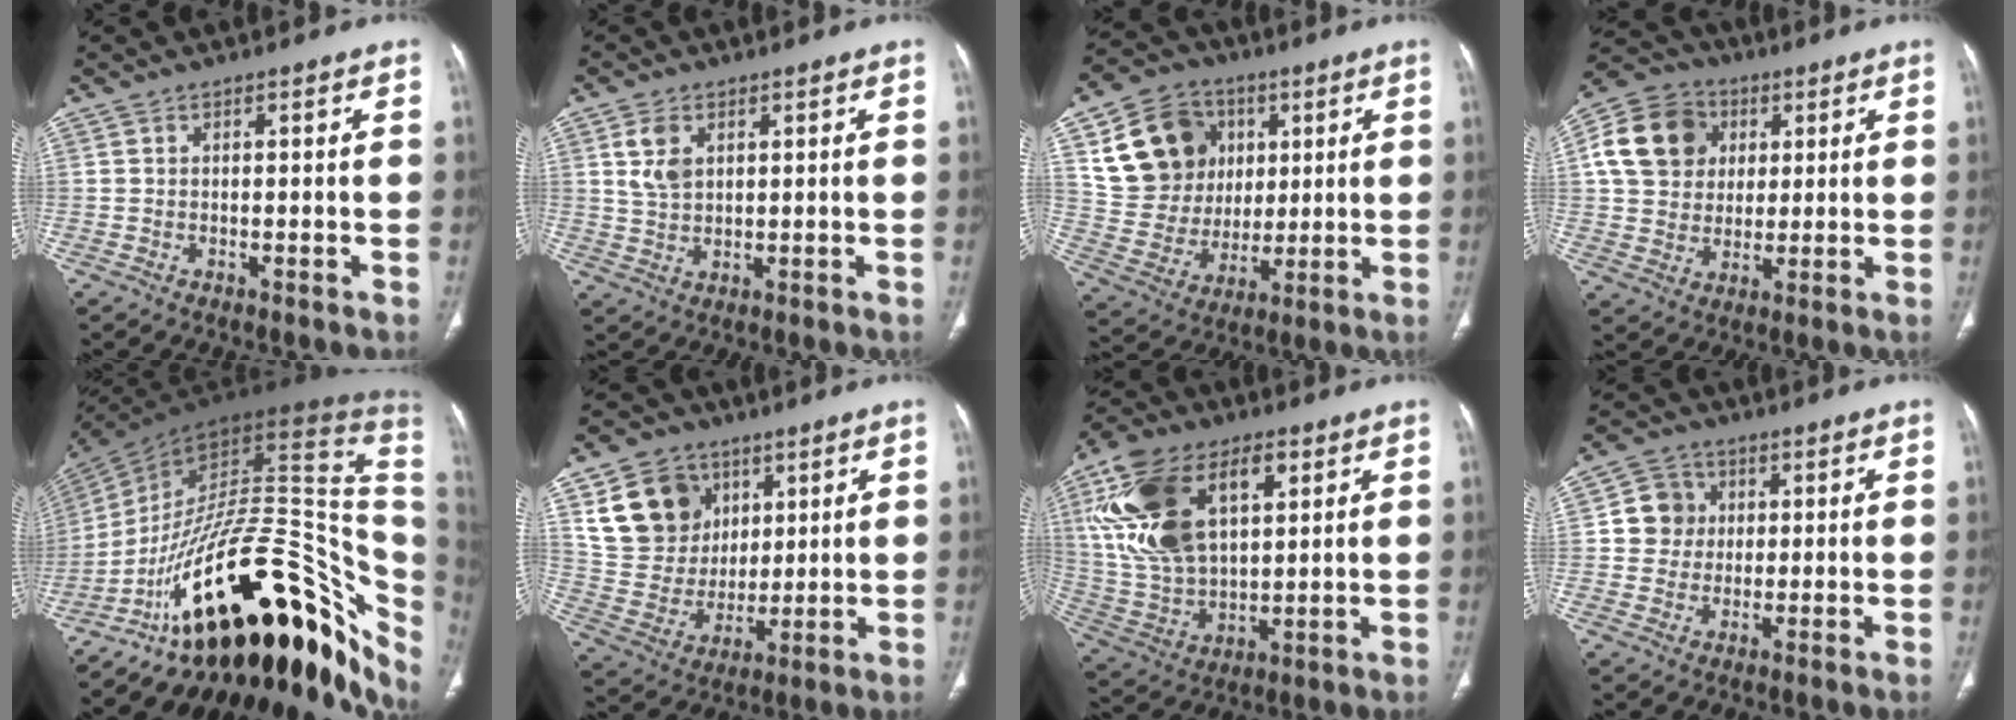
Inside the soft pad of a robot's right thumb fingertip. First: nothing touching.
{"total": 5.1, "force": [1.9, 3.3, 3.3], "torque": [-0.058, -0.006, 0.044]}
{"total": 18.1, "force": [6.1, 14.9, 8.2], "torque": [-0.116, -0.001, 0.121]}
{"total": 14.1, "force": [3.7, 11.9, 6.6], "torque": [-0.109, 0.008, 0.061]}
{"total": 39.5, "force": [-11.6, 18.9, 32.7], "torque": [-0.359, 0.091, -0.170]}
{"total": 15.6, "force": [6.8, 12.6, 6.2], "torque": [-0.083, -0.015, 0.138]}
{"total": 23.1, "force": [7.8, 13.4, 17.1], "torque": [-0.316, -0.009, 0.147]}
{"total": 6.3, "force": [0.8, 6.1, 1.6], "torque": [0.005, 0.006, 0.006]}